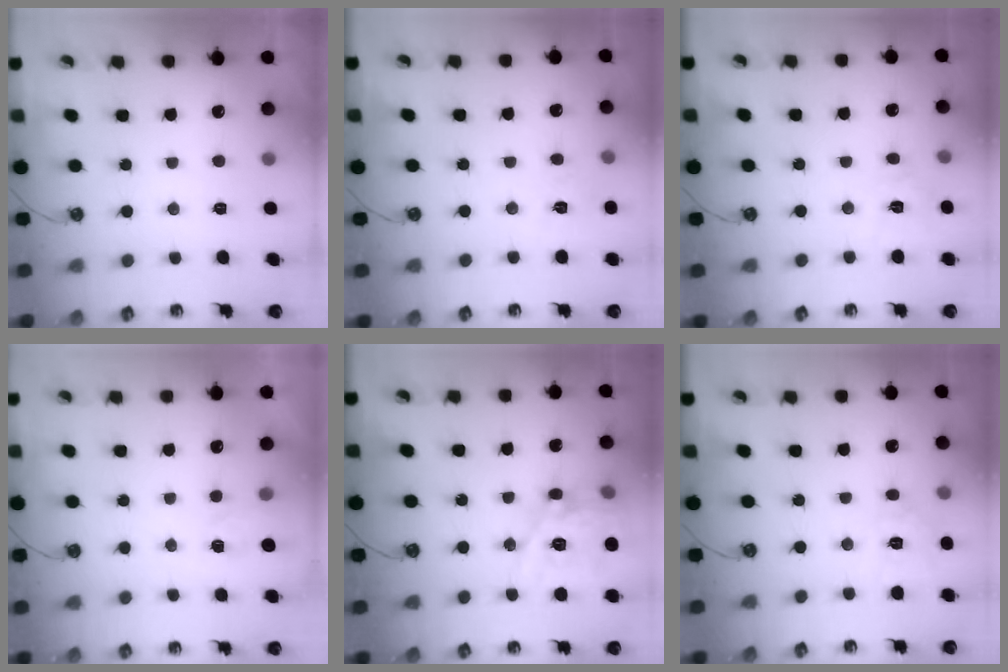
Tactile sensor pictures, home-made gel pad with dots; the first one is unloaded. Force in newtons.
{"total": 6.3, "press": 6.3, "slide": 0.8}
{"total": 7.7, "press": 7.7, "slide": 0.5}
{"total": 2.7, "press": 2.6, "slide": 0.4}
{"total": 16.2, "press": 16.2, "slide": 1.3}
{"total": 9.8, "press": 9.7, "slide": 0.9}